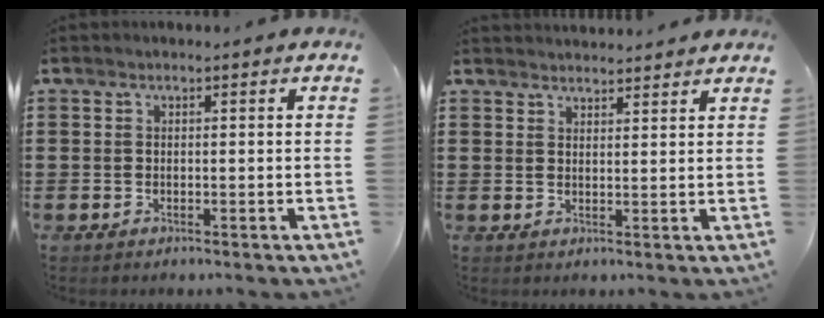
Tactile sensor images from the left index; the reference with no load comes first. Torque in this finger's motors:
{"motor_torque": [2.14, 0.00, 0.28, 0.03]}